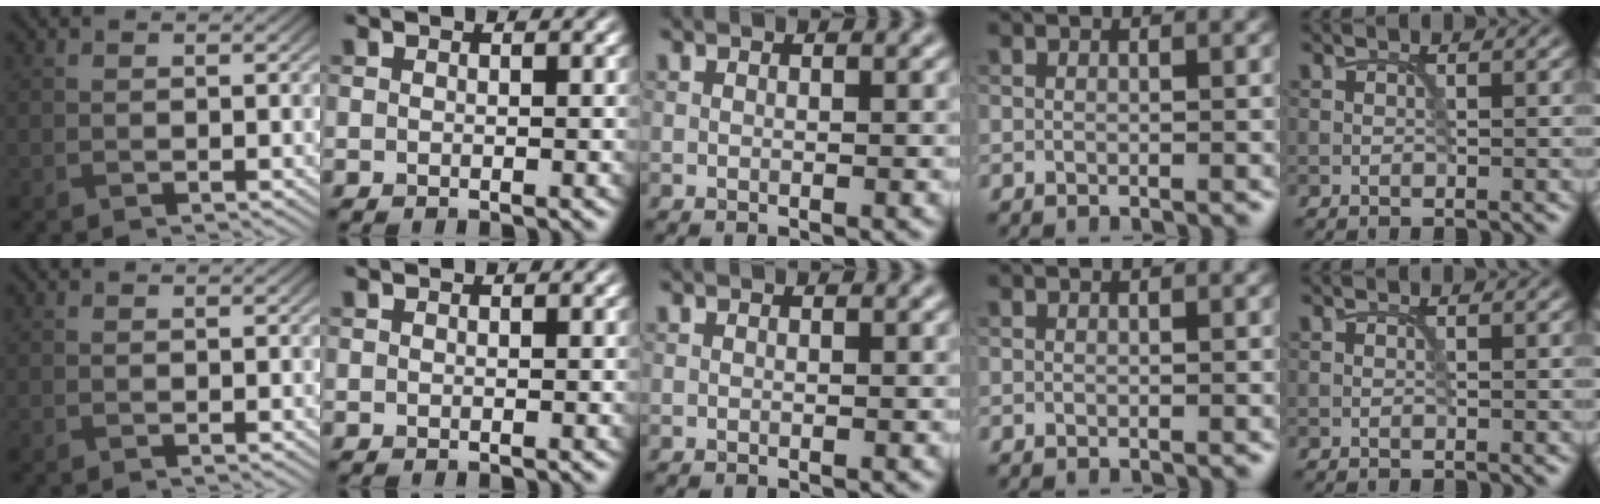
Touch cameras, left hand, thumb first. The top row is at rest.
{}